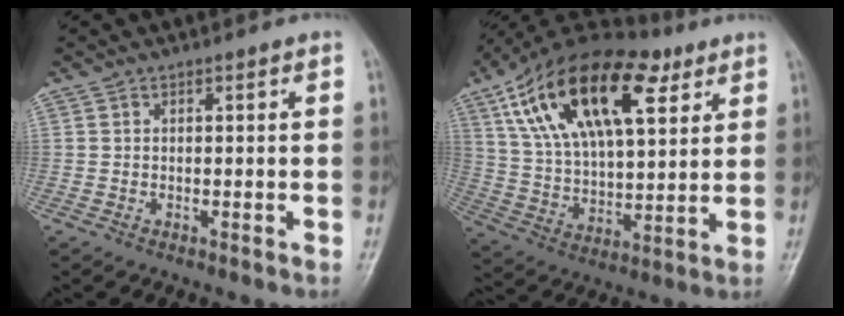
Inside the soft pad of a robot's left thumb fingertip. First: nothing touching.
{"total": 25.9, "force": [11.8, 12.4, 19.5], "torque": [-0.324, -0.007, 0.205]}